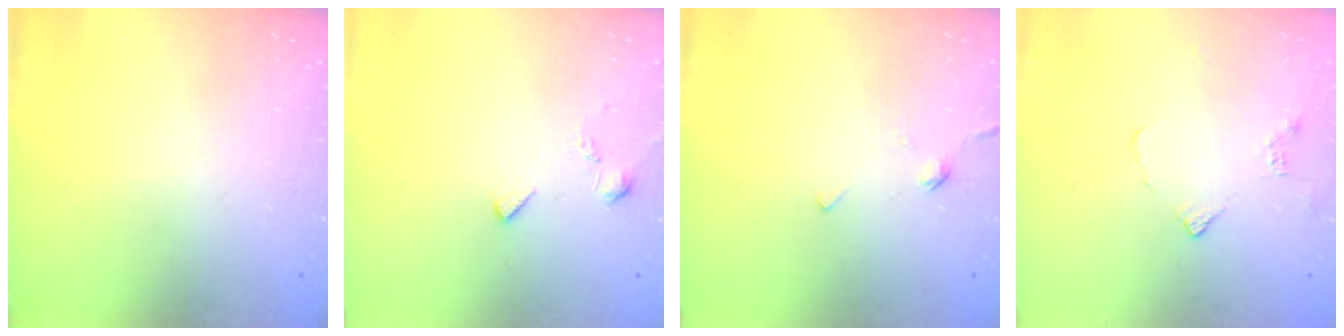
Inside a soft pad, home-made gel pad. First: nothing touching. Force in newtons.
{"total": 4.4, "press": 4.4, "slide": 0.7}
{"total": 2.4, "press": 2.3, "slide": 0.6}
{"total": 3.4, "press": 3.4, "slide": 0.7}